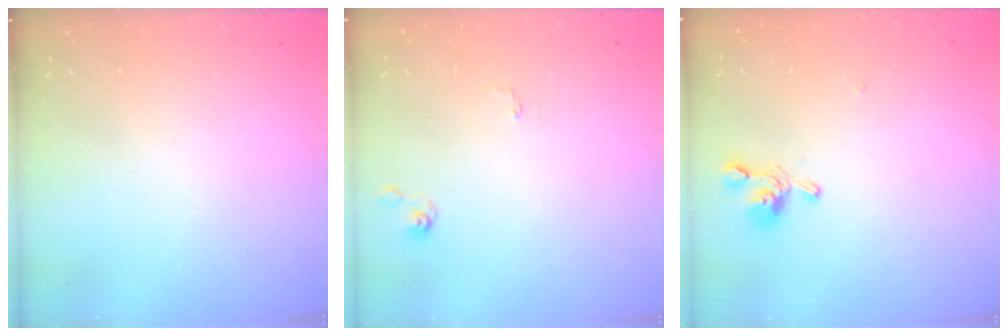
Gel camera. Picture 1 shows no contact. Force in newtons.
{"total": 0.6, "press": 0.6, "slide": 0.1}
{"total": 0.7, "press": 0.4, "slide": 0.6}